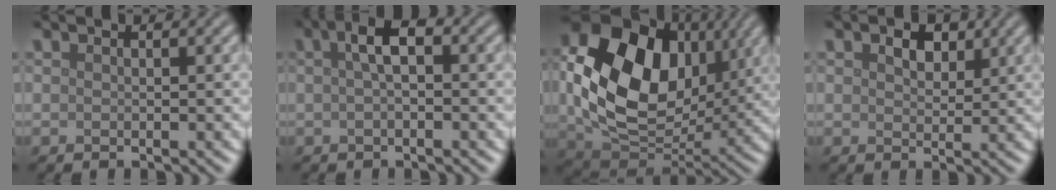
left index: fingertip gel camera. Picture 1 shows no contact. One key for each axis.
{"total": 2.9, "fx": 0.5, "fy": 1.0, "fz": 2.7, "tx": -0.047, "ty": 0.011, "tz": 0.002}
{"total": 14.8, "fx": 2.6, "fy": 10.7, "fz": 9.8, "tx": -0.198, "ty": 0.001, "tz": 0.049}
{"total": 2.2, "fx": 1.1, "fy": 1.4, "fz": 1.2, "tx": -0.022, "ty": 0.001, "tz": 0.015}